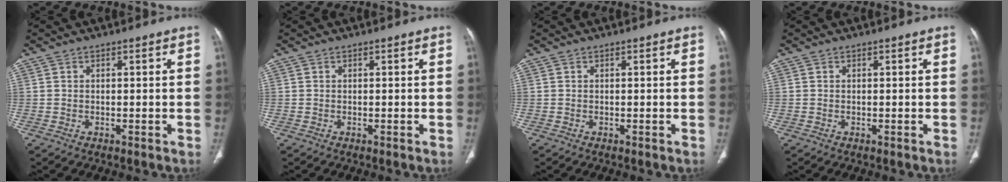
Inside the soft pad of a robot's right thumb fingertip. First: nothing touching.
{"total": 0.0}
{"total": 0.0}
{"total": 0.0}